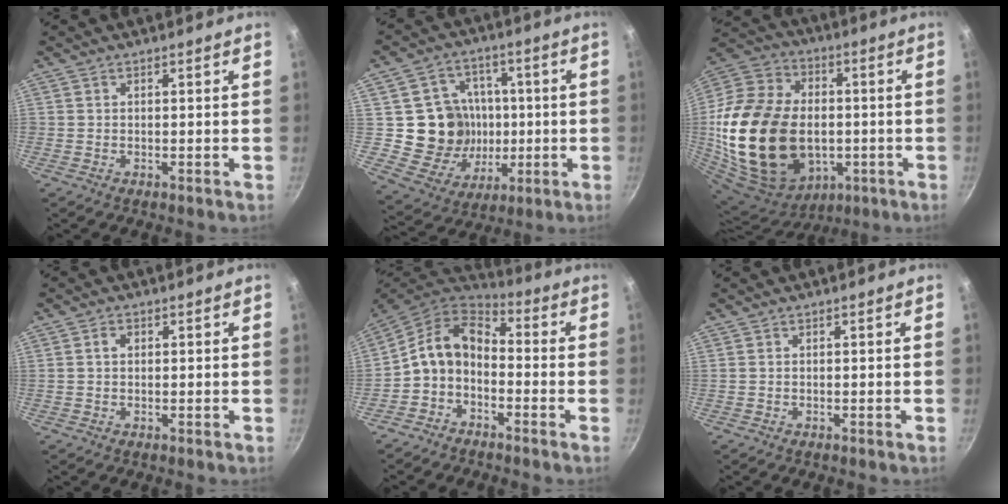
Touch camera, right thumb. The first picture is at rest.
{"total": 14.8, "force": [0.2, 13.7, 5.7], "torque": [-0.056, 0.010, 0.010]}
{"total": 31.8, "force": [-3.0, 22.2, 22.5], "torque": [-0.432, 0.025, -0.037]}
{"total": 1.4, "force": [0.3, 1.1, 0.9], "torque": [-0.012, 0.006, 0.004]}
{"total": 10.7, "force": [-2.2, 7.5, 7.3], "torque": [-0.133, 0.059, -0.059]}
{"total": 0.0}